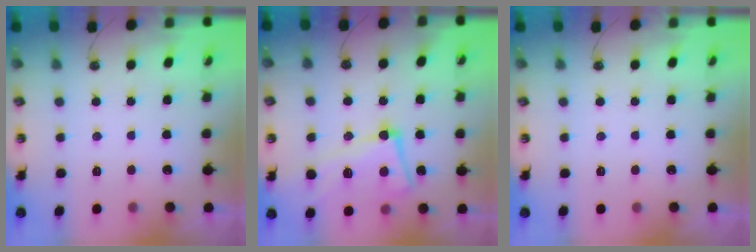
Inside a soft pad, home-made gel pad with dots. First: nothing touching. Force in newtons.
{"total": 10.2, "press": 9.9, "slide": 2.5}
{"total": 0.0}